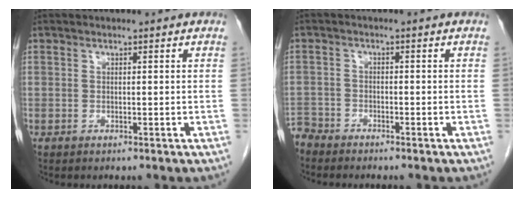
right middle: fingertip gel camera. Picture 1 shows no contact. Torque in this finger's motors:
{"motor_torque": [0.08, -0.09, 0.03, -0.01]}